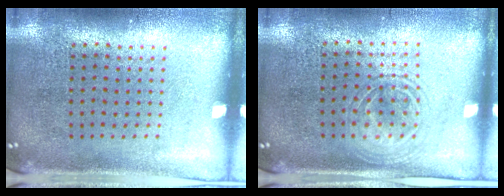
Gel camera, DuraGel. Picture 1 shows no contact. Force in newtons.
{"total": 1.5, "press": 1.3, "slide": 0.6}